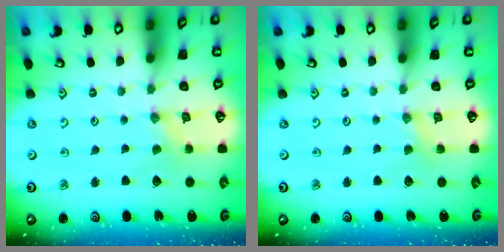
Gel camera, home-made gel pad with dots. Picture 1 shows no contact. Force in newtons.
{"total": 2.5, "press": 2.5, "slide": 0.3}